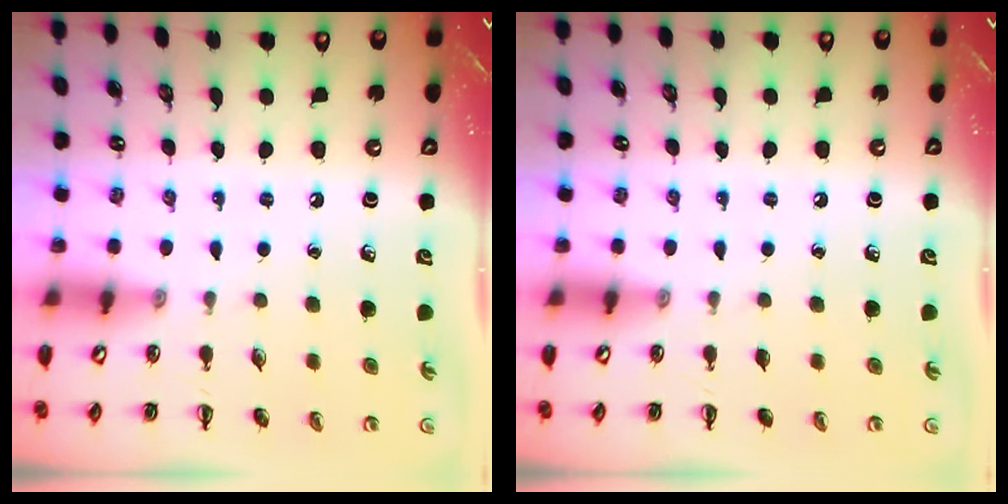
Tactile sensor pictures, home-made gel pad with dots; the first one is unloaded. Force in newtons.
{"total": 0.0}